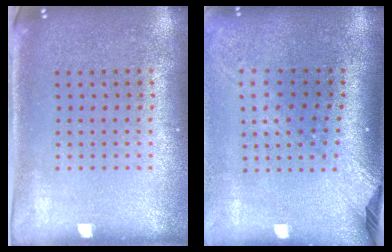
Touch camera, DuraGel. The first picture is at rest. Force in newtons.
{"total": 2.4, "press": 1.8, "slide": 1.6}